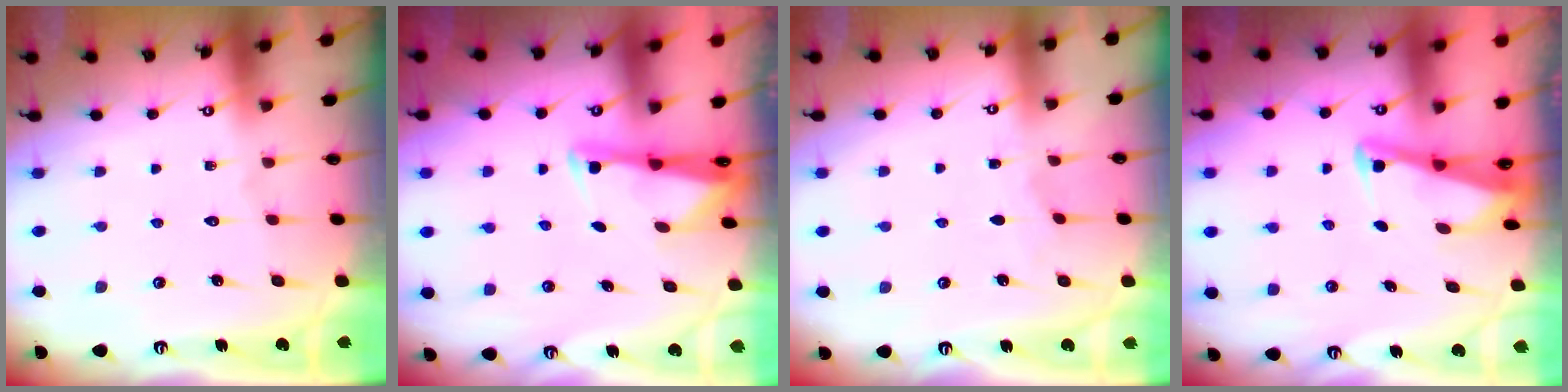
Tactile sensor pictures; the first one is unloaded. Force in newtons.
{"total": 2.5, "press": 2.5, "slide": 0.3}
{"total": 1.8, "press": 1.8, "slide": 0.3}
{"total": 2.9, "press": 2.8, "slide": 0.3}